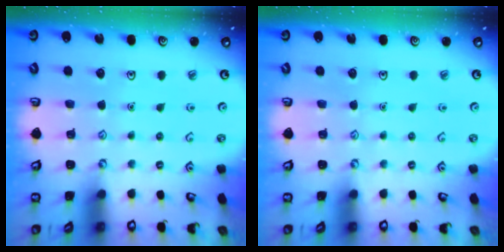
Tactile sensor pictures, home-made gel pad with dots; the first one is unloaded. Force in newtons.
{"total": 0.0}